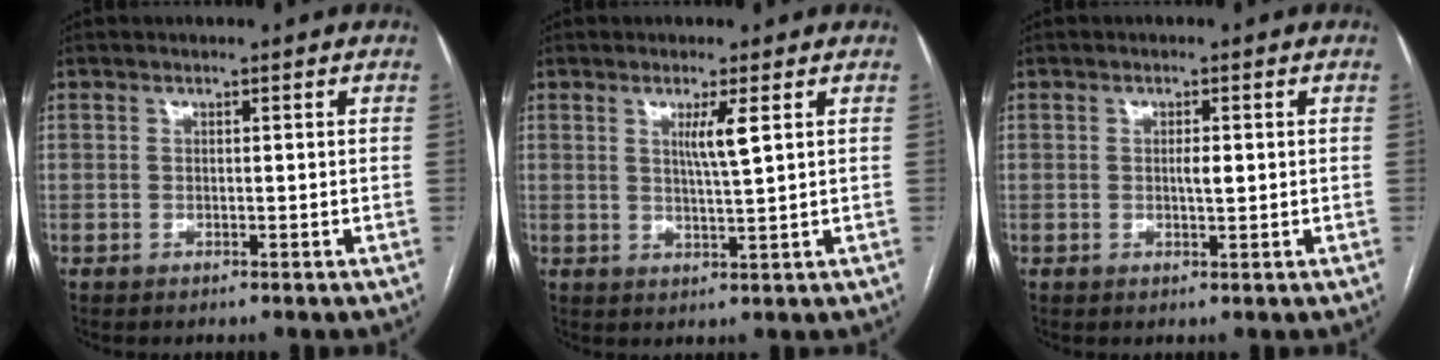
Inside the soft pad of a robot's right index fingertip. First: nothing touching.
{"total": 3.6, "force": [1.3, -0.5, 3.3], "torque": [-0.061, -0.007, 0.023]}
{"total": 1.7, "force": [0.1, 0.4, 1.6], "torque": [-0.030, 0.001, 0.003]}